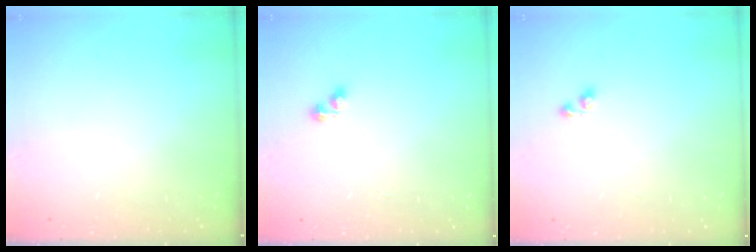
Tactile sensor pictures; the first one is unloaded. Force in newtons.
{"total": 2.1, "press": 2.1, "slide": 0.3}
{"total": 2.9, "press": 2.9, "slide": 0.2}